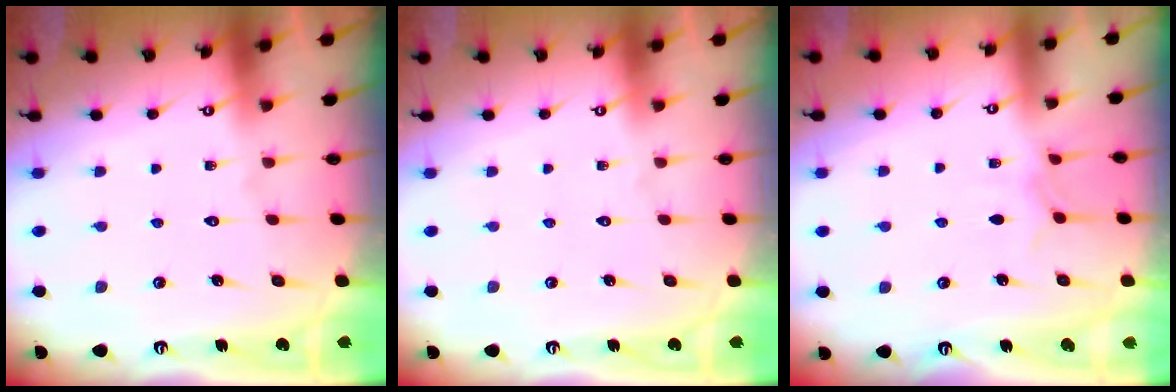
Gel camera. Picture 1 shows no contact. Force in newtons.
{"total": 0.0}
{"total": 3.8, "press": 3.7, "slide": 0.6}